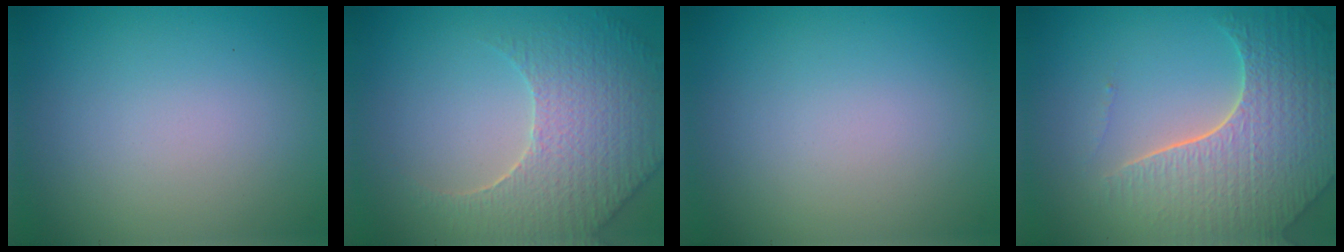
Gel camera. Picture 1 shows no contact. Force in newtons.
{"total": 5.1, "press": 4.7, "slide": 2.1}
{"total": 0.0}
{"total": 7.8, "press": 5.6, "slide": 5.5}